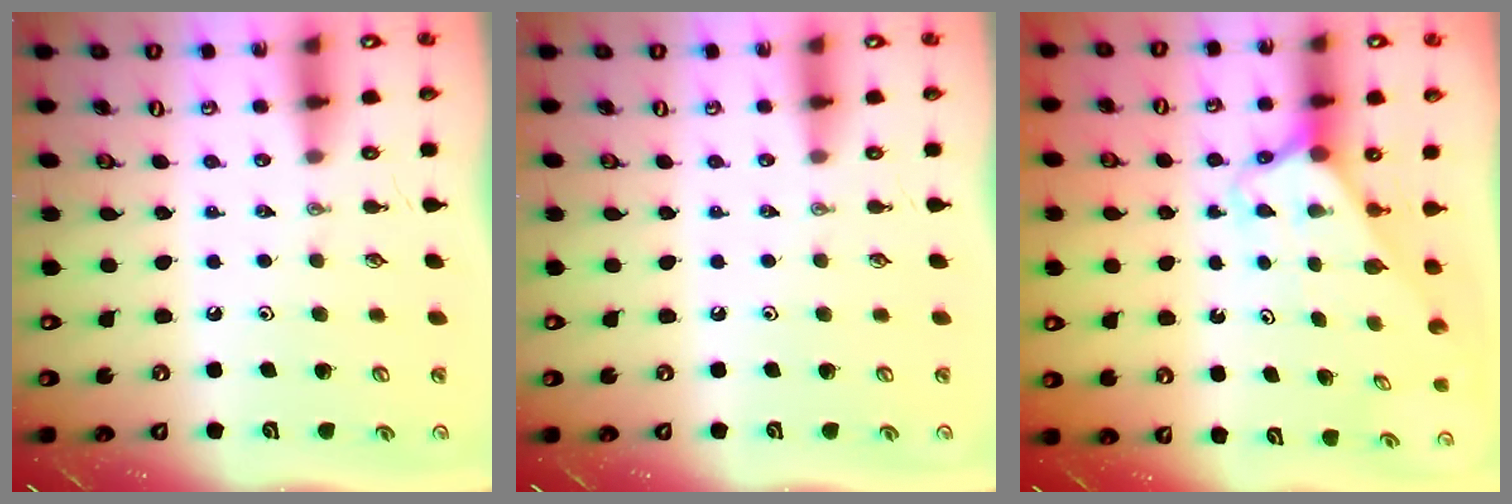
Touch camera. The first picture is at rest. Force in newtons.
{"total": 0.0}
{"total": 2.4, "press": 2.4, "slide": 0.1}